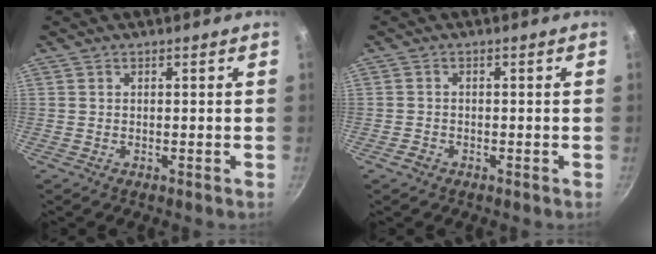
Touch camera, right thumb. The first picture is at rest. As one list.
[{"total": 1.5, "force": [-1.1, 1.0, 0.4], "torque": [-0.011, 0.011, -0.021]}]